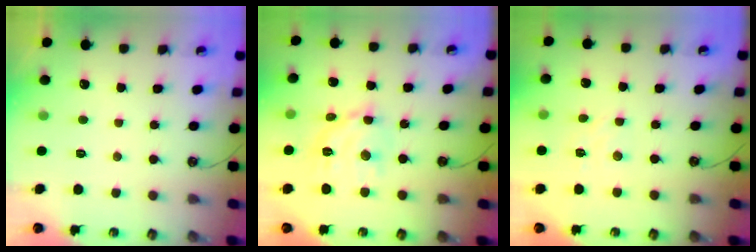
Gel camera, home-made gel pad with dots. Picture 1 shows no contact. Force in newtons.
{"total": 12.7, "press": 12.6, "slide": 1.1}
{"total": 2.5, "press": 2.4, "slide": 0.5}